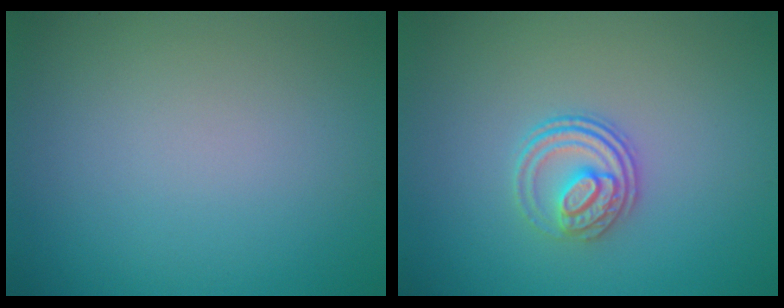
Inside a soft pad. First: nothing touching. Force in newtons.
{"total": 3.1, "press": 2.6, "slide": 1.7}